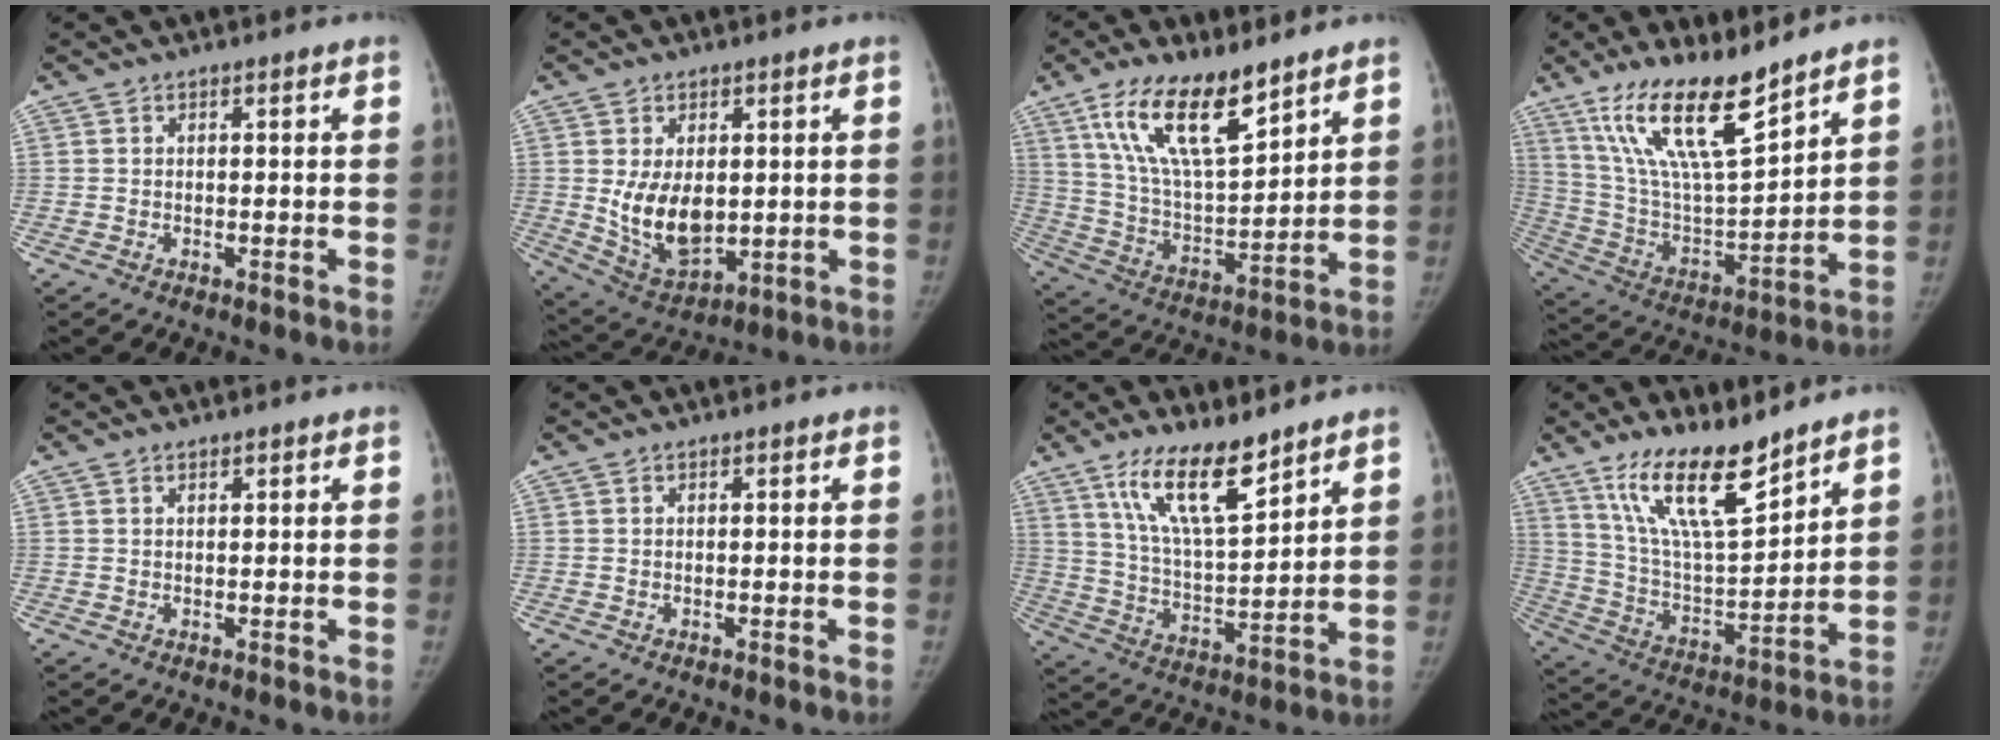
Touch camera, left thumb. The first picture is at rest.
{"total": 11.1, "force": [0.5, 6.9, 8.7], "torque": [-0.128, -0.018, 0.033]}
{"total": 17.1, "force": [10.6, 6.0, 12.0], "torque": [-0.192, -0.052, 0.209]}
{"total": 18.8, "force": [13.1, 4.4, 12.8], "torque": [-0.211, -0.068, 0.255]}
{"total": 0.8, "force": [0.6, 0.3, 0.4], "torque": [-0.005, -0.003, 0.010]}
{"total": 0.0}
{"total": 13.6, "force": [9.3, 3.7, 9.2], "torque": [-0.148, -0.062, 0.183]}
{"total": 16.5, "force": [12.0, 4.2, 10.6], "torque": [-0.164, -0.074, 0.232]}